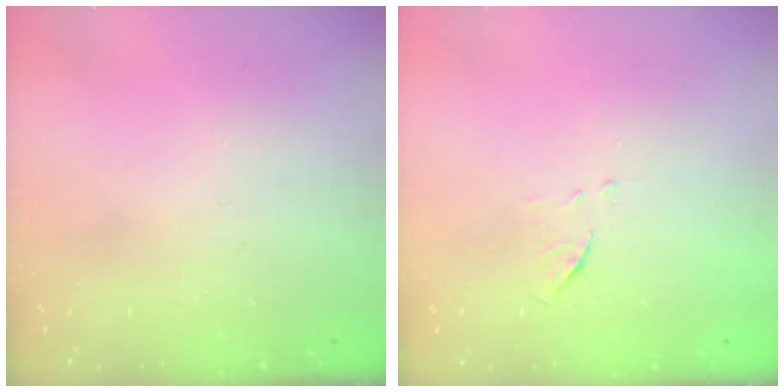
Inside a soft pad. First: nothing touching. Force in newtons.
{"total": 6.3, "press": 6.3, "slide": 0.6}